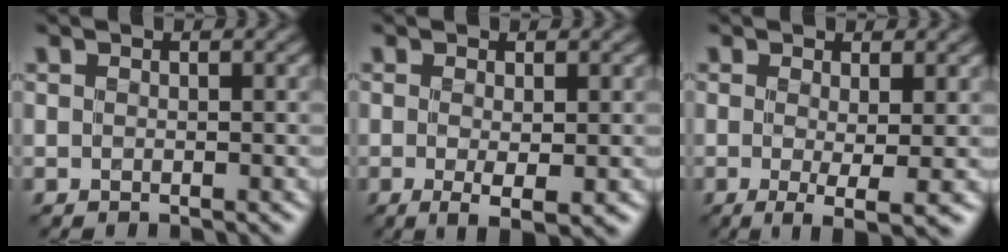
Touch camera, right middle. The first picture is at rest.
{"total": 2.8, "force": [-0.5, 0.7, 2.6], "torque": [-0.050, -0.007, -0.008]}
{"total": 3.6, "force": [-0.4, 0.8, 3.5], "torque": [-0.066, -0.012, -0.007]}